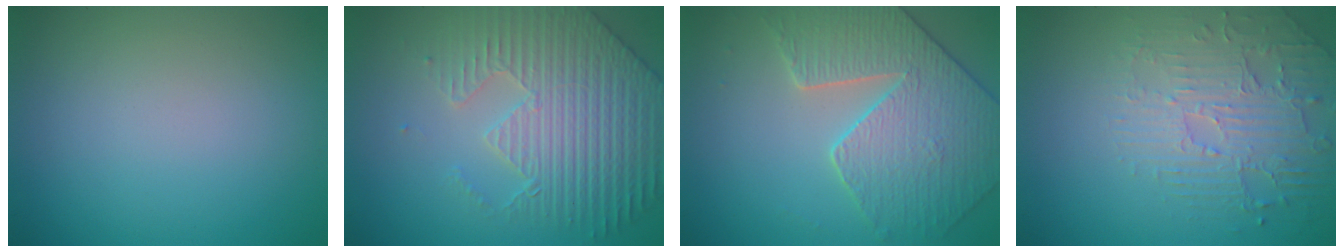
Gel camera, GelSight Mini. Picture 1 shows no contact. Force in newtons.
{"total": 5.5, "press": 5.1, "slide": 2.0}
{"total": 4.8, "press": 4.7, "slide": 0.8}
{"total": 2.8, "press": 2.5, "slide": 1.4}